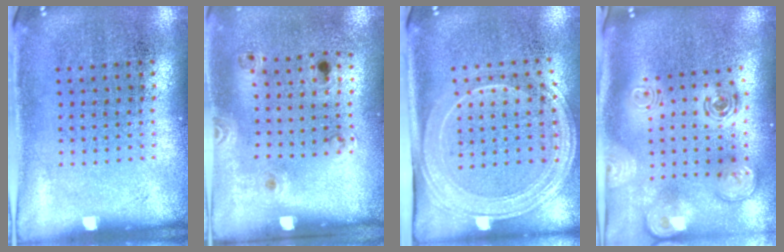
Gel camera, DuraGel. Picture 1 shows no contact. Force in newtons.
{"total": 1.3, "press": 0.7, "slide": 1.1}
{"total": 2.2, "press": 1.8, "slide": 1.2}
{"total": 3.1, "press": 2.2, "slide": 2.2}